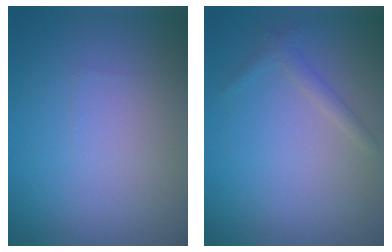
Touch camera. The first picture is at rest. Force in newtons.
{"total": 1.2, "press": 1.2, "slide": 0.1}